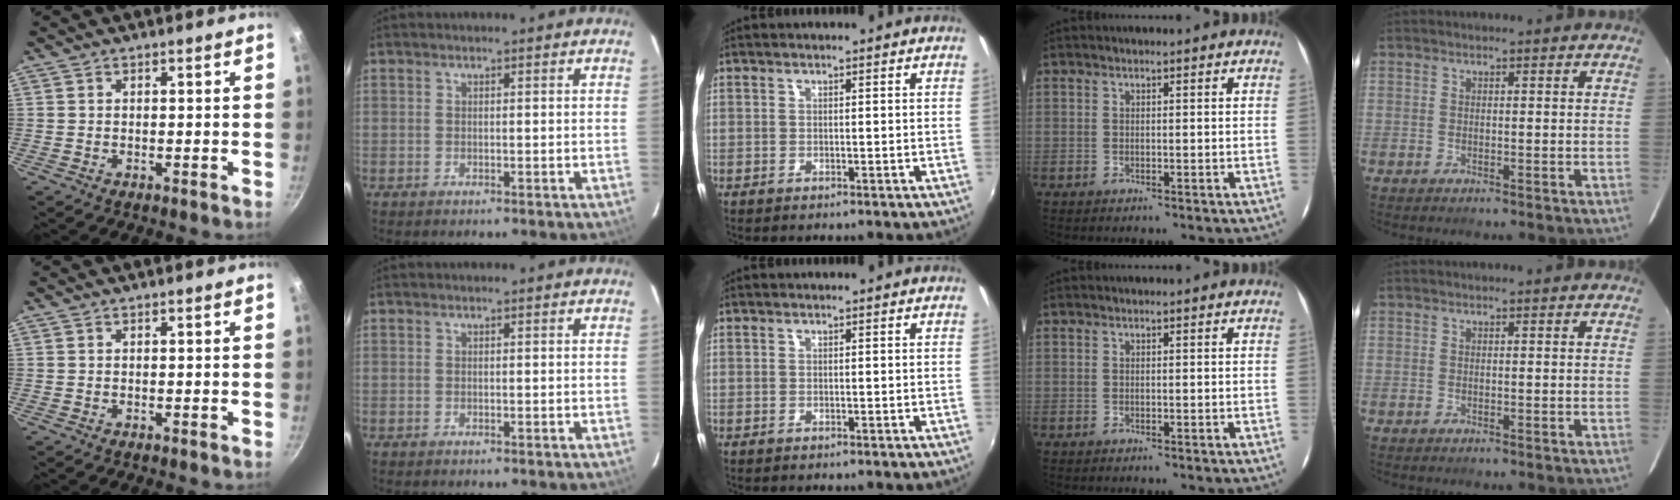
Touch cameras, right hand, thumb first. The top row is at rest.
{}